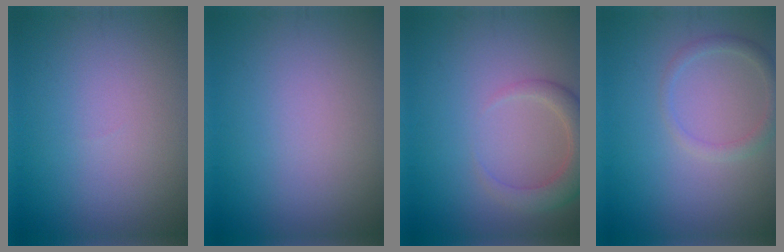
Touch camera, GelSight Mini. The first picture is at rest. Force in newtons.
{"total": 0.0}
{"total": 3.4, "press": 3.4, "slide": 0.3}
{"total": 1.7, "press": 1.7, "slide": 0.1}